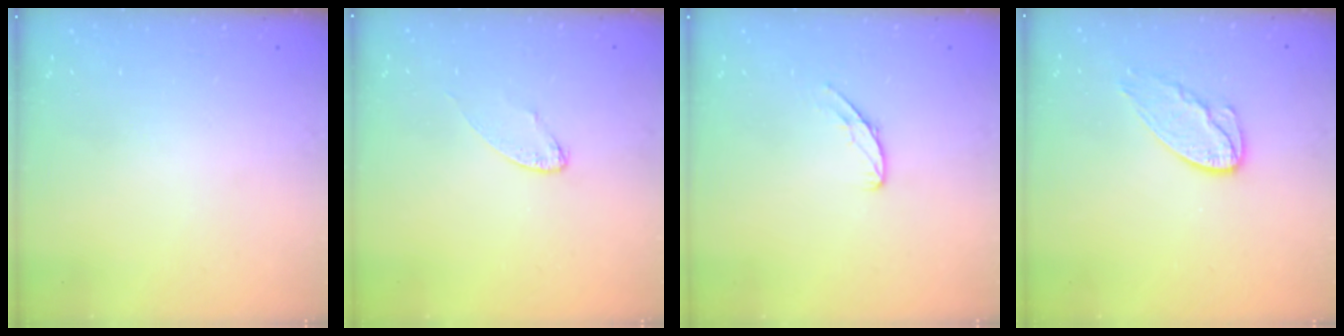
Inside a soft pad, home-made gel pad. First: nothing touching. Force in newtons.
{"total": 5.1, "press": 5.1, "slide": 0.4}
{"total": 4.7, "press": 4.6, "slide": 0.4}
{"total": 8.3, "press": 8.3, "slide": 0.1}